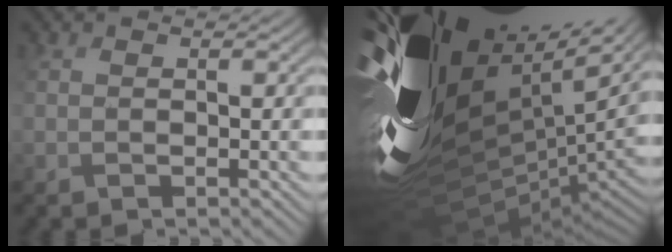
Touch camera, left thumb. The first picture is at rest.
{"total": 15.2, "force": [4.6, 9.0, 11.3], "torque": [-0.262, -0.035, 0.131]}